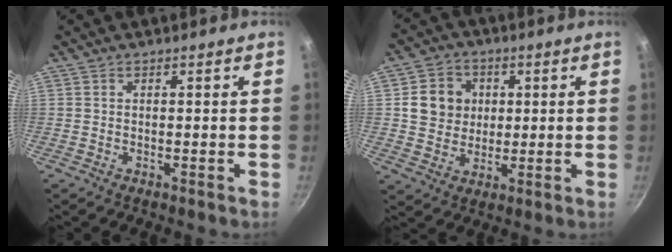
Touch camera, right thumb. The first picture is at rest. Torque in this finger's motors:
{"motor_torque": [-0.38, 1.52, 0.21, -0.37, 0.03]}